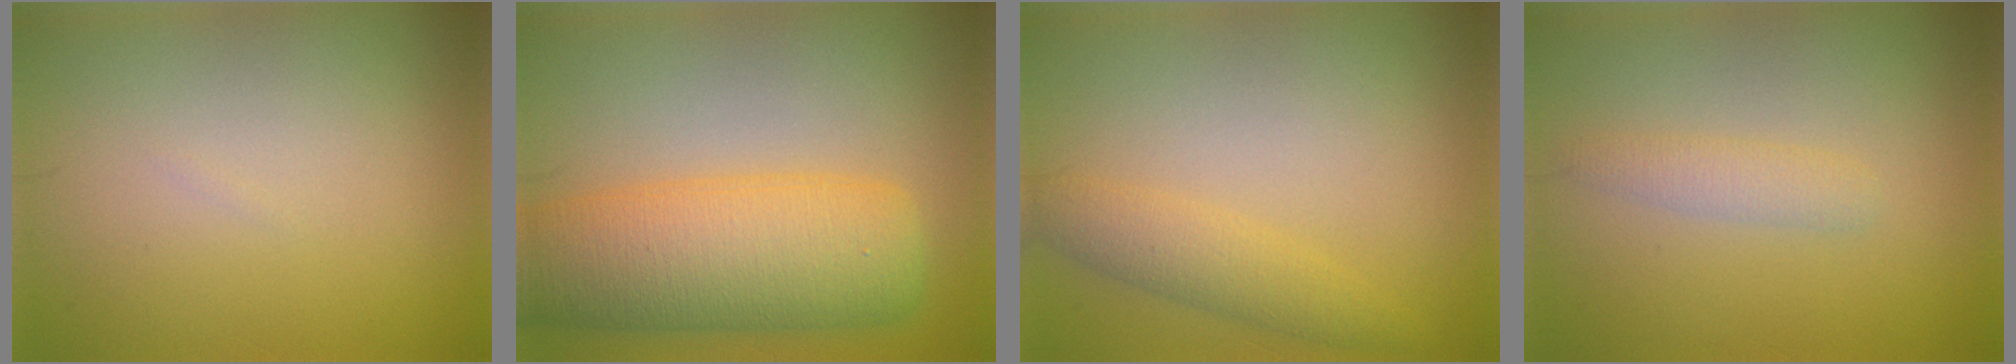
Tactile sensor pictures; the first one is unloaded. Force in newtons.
{"total": 9.5, "press": 9.5, "slide": 0.2}
{"total": 2.7, "press": 2.7, "slide": 0.1}
{"total": 1.6, "press": 1.6, "slide": 0.1}